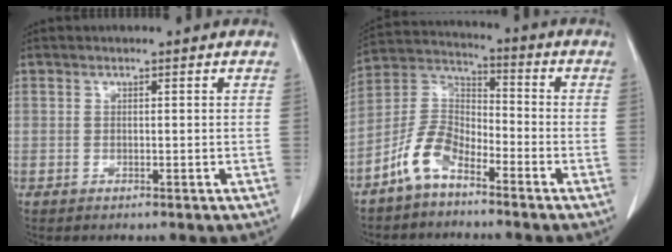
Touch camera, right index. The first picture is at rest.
{"total": 8.2, "force": [-5.7, 3.7, 4.7], "torque": [-0.110, 0.020, -0.120]}